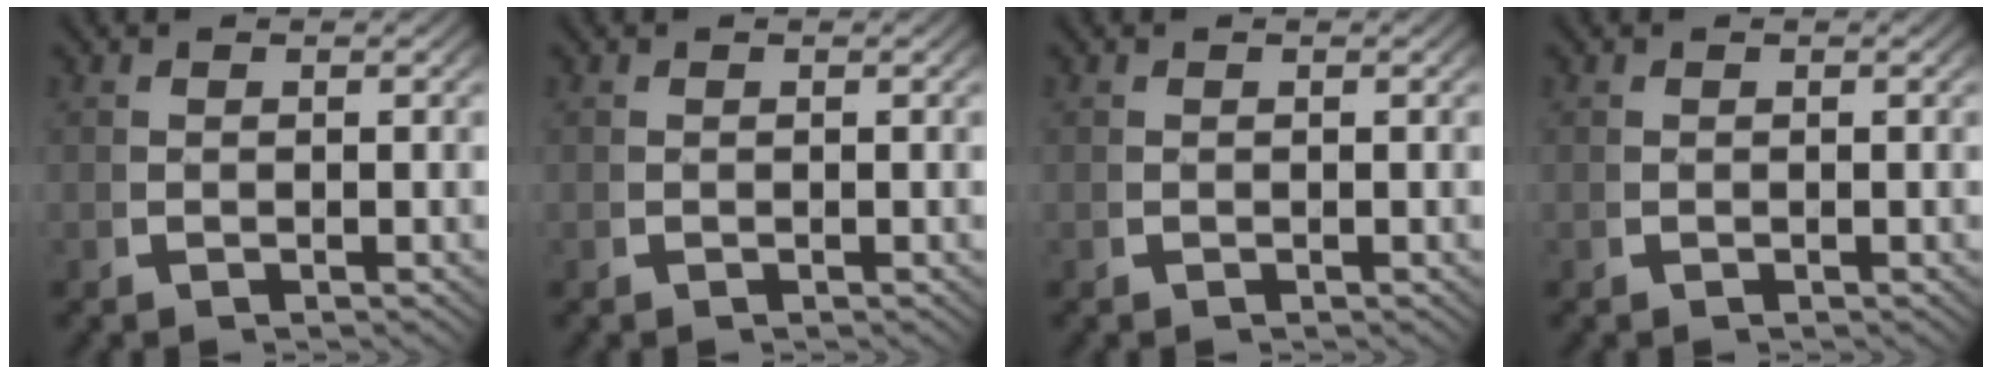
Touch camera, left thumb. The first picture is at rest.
{"total": 0.0}
{"total": 0.0}
{"total": 0.0}